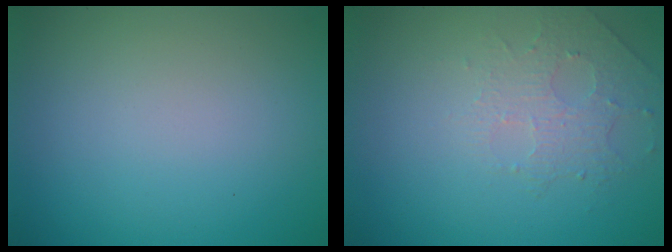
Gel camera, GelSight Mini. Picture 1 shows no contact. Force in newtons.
{"total": 1.6, "press": 1.2, "slide": 1.0}